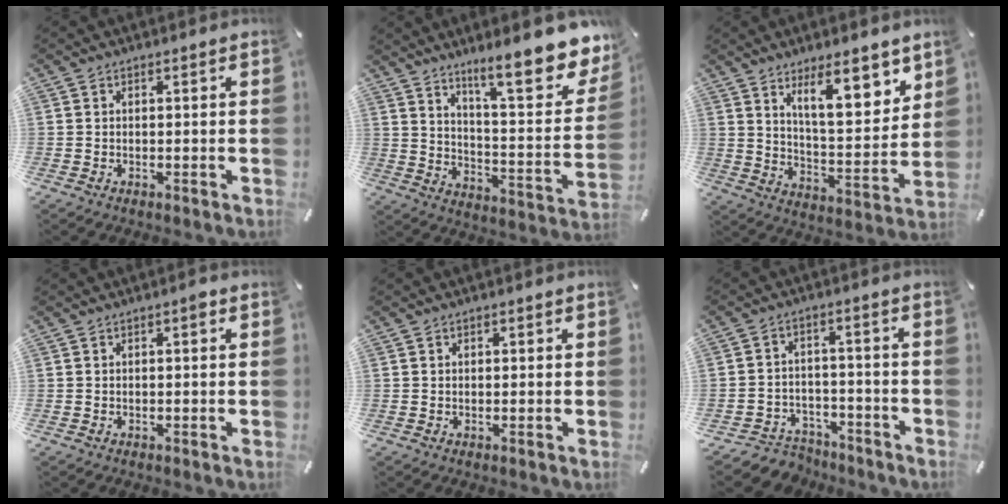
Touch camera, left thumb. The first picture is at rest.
{"total": 18.9, "force": [13.6, 6.0, 11.7], "torque": [-0.165, -0.102, 0.223]}
{"total": 12.9, "force": [9.0, 4.5, 8.1], "torque": [-0.107, -0.061, 0.151]}
{"total": 1.4, "force": [0.3, 0.5, 1.3], "torque": [-0.019, 0.003, 0.000]}
{"total": 0.5, "force": [0.2, 0.5, 0.2], "torque": [-0.004, 0.002, 0.002]}
{"total": 5.6, "force": [-4.0, 3.7, 1.2], "torque": [-0.020, 0.020, -0.075]}